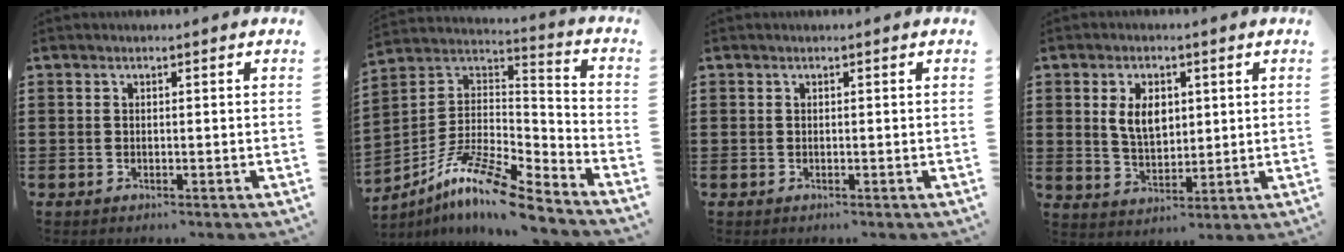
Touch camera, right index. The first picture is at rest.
{"total": 11.9, "force": [-9.4, 1.6, 7.1], "torque": [-0.140, 0.012, -0.187]}
{"total": 0.0}
{"total": 5.9, "force": [1.4, 3.7, 4.4], "torque": [-0.089, 0.011, 0.020]}